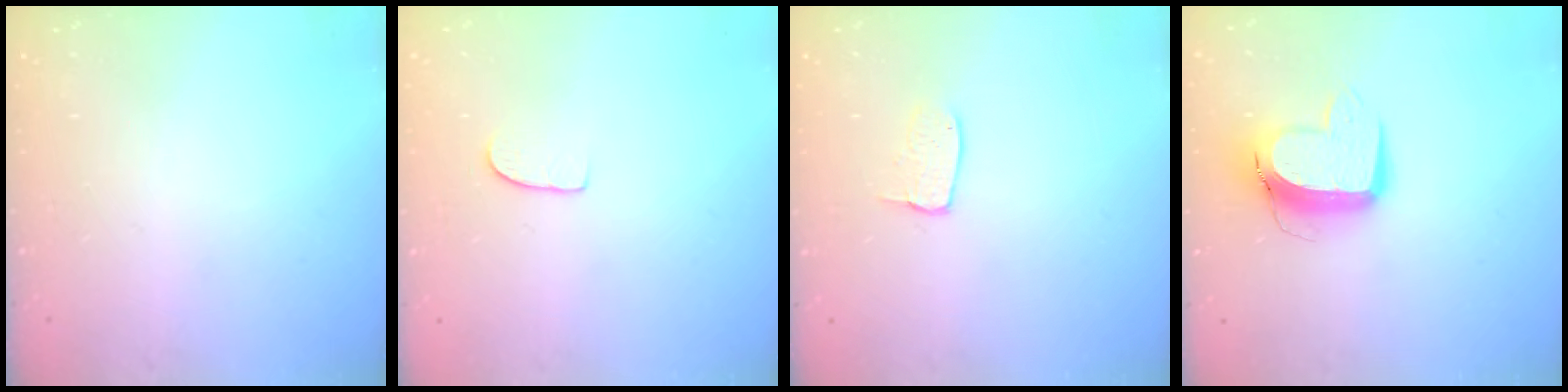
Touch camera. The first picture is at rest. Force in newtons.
{"total": 5.4, "press": 5.4, "slide": 0.3}
{"total": 5.2, "press": 5.2, "slide": 0.3}
{"total": 11.6, "press": 11.5, "slide": 1.3}